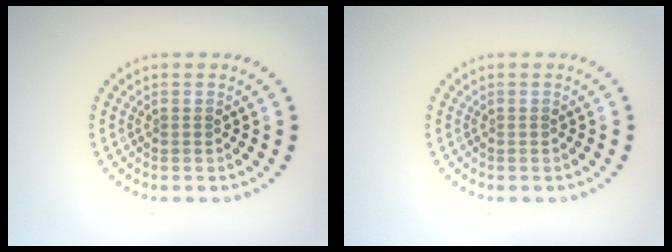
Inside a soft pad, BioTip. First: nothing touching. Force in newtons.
{"total": 0.0}